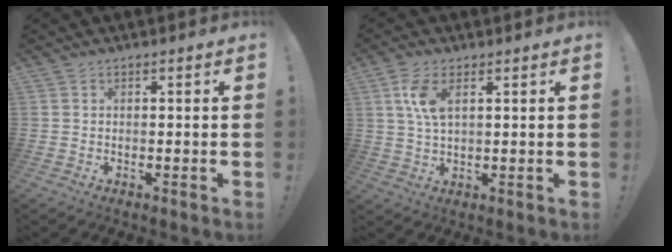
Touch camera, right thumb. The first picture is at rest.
{"total": 7.0, "force": [2.6, 3.1, 5.8], "torque": [-0.121, -0.007, 0.043]}